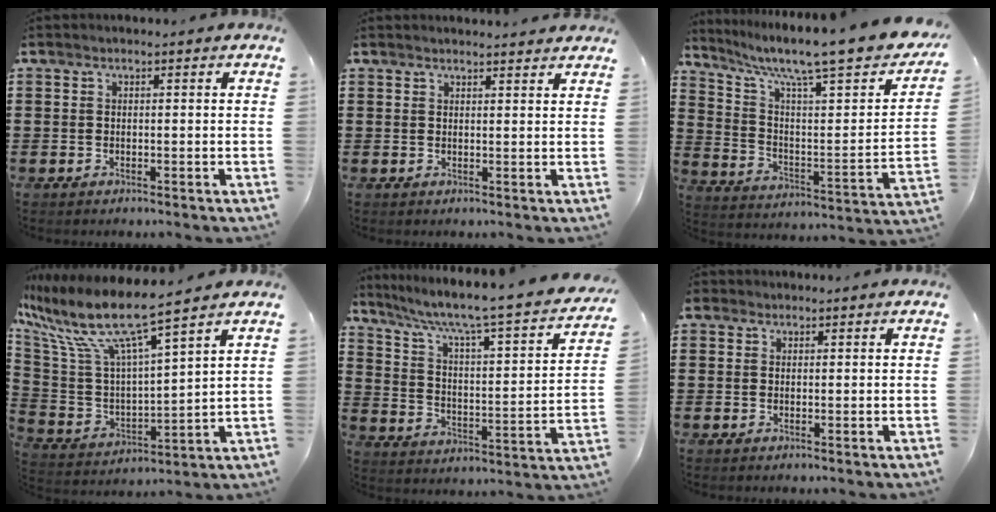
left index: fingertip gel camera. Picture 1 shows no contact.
{"total": 1.7, "force": [1.7, 0.0, 0.2], "torque": [-0.008, 0.001, 0.034]}
{"total": 10.3, "force": [8.2, 0.9, 6.1], "torque": [-0.128, -0.063, 0.128]}
{"total": 9.9, "force": [7.5, 1.1, 6.5], "torque": [-0.156, -0.053, 0.121]}
{"total": 5.5, "force": [4.1, 0.0, 3.6], "torque": [-0.090, -0.044, 0.057]}
{"total": 0.8, "force": [0.5, 0.7, 0.2], "torque": [-0.006, 0.006, 0.008]}